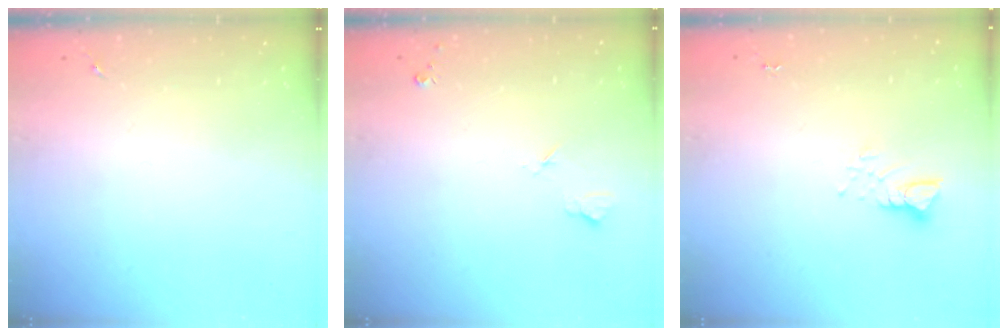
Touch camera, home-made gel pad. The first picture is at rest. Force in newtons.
{"total": 3.6, "press": 3.5, "slide": 0.8}
{"total": 3.8, "press": 3.8, "slide": 0.2}